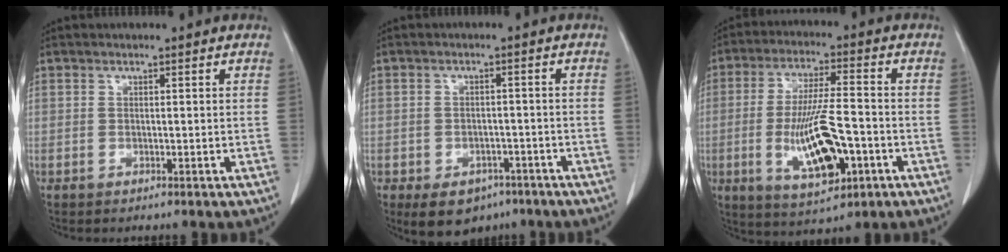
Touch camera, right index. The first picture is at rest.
{"total": 7.0, "force": [-4.4, 4.5, 2.9], "torque": [-0.042, 0.005, -0.055]}
{"total": 12.8, "force": [-3.5, 3.4, 11.8], "torque": [-0.223, -0.006, -0.050]}